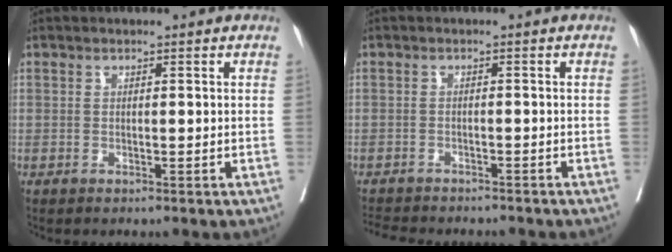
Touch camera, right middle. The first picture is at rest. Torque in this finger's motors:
{"motor_torque": [0.58, -0.74, 0.12, 0.01]}